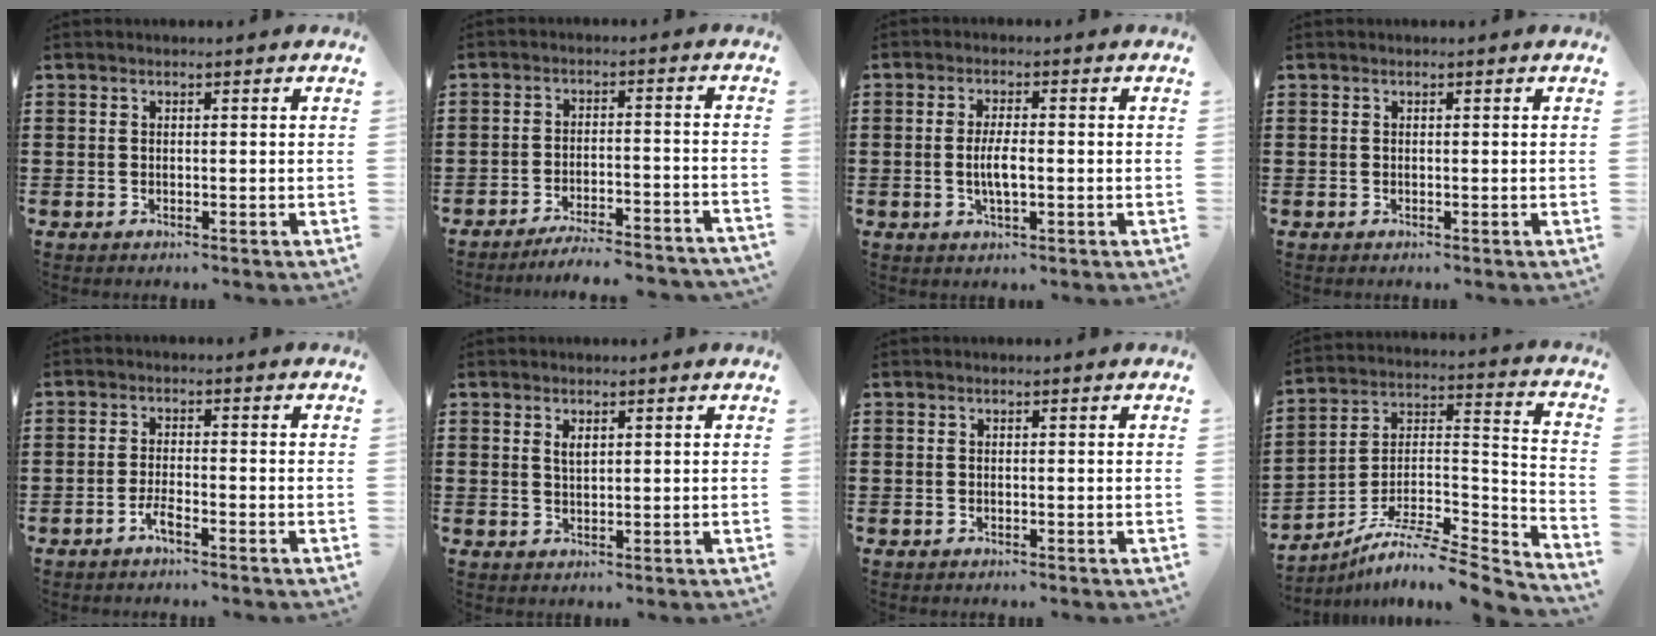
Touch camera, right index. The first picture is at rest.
{"total": 4.8, "force": [-4.5, -0.2, 1.5], "torque": [-0.027, -0.006, -0.088]}
{"total": 3.9, "force": [-0.5, 1.1, 3.7], "torque": [-0.081, -0.005, -0.014]}
{"total": 0.0}
{"total": 2.5, "force": [-1.8, 0.2, 1.8], "torque": [-0.040, -0.002, -0.035]}
{"total": 1.6, "force": [0.9, 0.7, 1.2], "torque": [-0.025, 0.004, 0.015]}
{"total": 0.0}
{"total": 8.0, "force": [-6.6, 1.8, 4.1], "torque": [-0.071, 0.005, -0.132]}